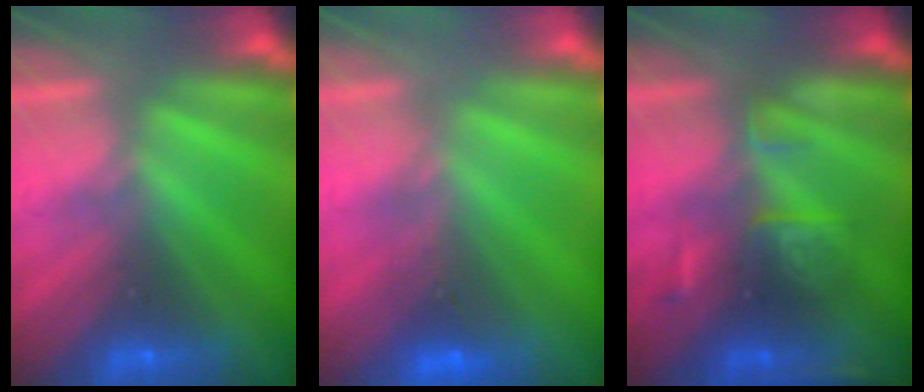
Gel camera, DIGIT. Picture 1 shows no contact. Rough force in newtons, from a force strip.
{"total": 1.6}
{"total": 2.6}